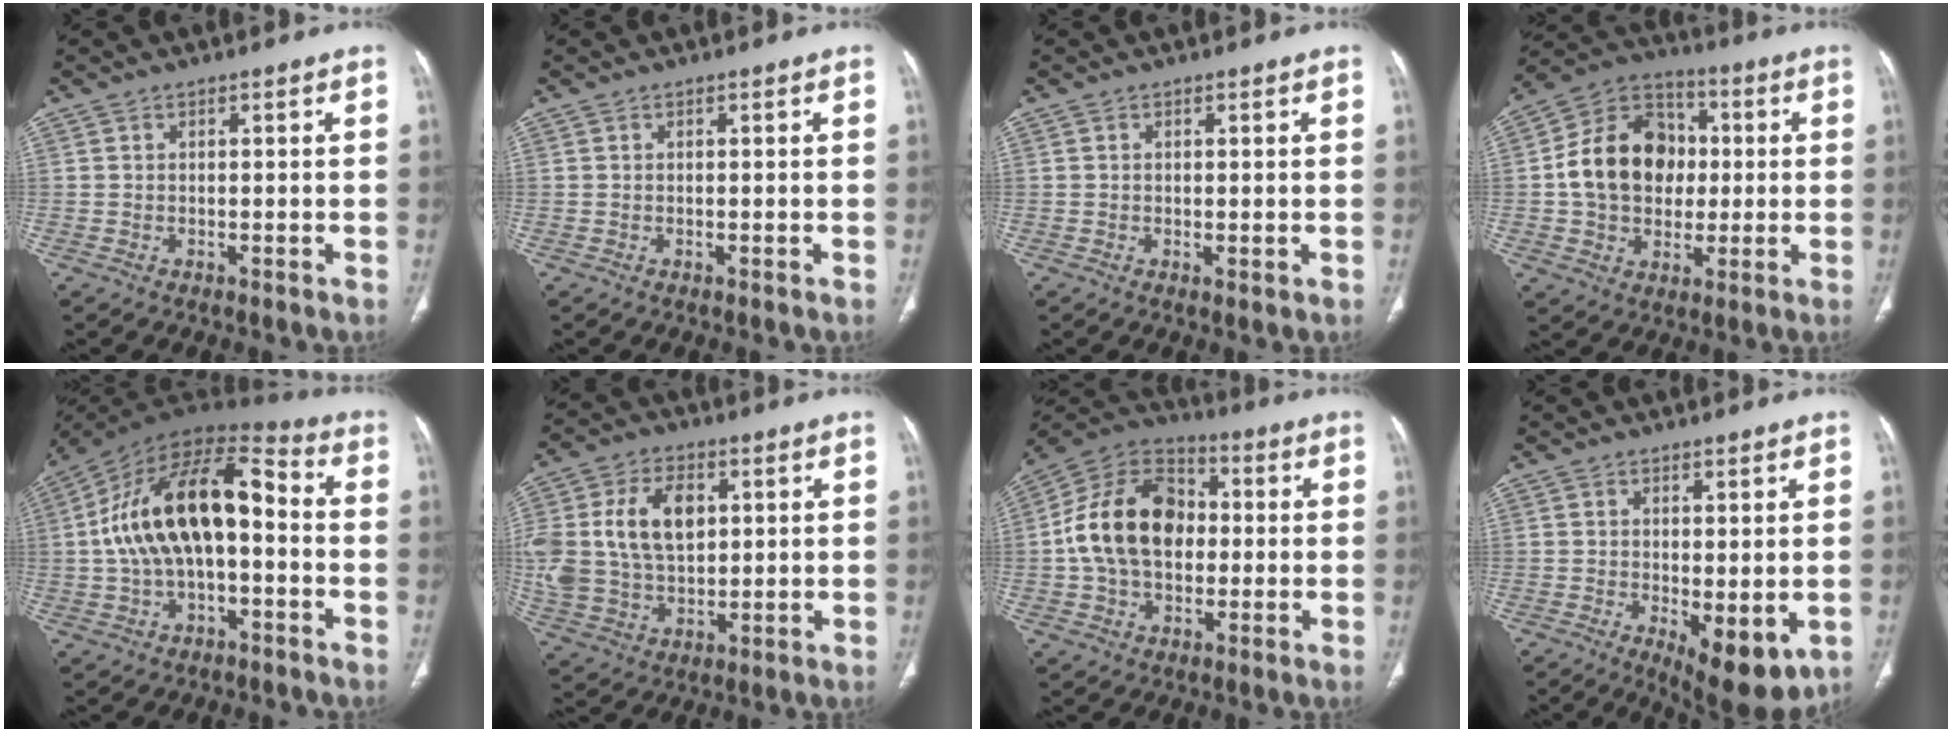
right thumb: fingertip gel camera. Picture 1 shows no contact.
{"total": 0.0}
{"total": 0.7, "force": [0.0, 0.2, 0.7], "torque": [-0.018, -0.006, 0.003]}
{"total": 16.9, "force": [0.6, 13.4, 10.3], "torque": [-0.144, 0.028, 0.009]}
{"total": 19.7, "force": [-0.5, 10.1, 17.0], "torque": [-0.298, 0.054, -0.012]}
{"total": 18.6, "force": [3.6, 12.7, 13.1], "torque": [-0.272, 0.001, 0.078]}
{"total": 17.2, "force": [0.2, 11.8, 12.5], "torque": [-0.213, 0.032, -0.006]}
{"total": 9.1, "force": [-2.1, 3.6, 8.0], "torque": [-0.106, -0.023, -0.018]}